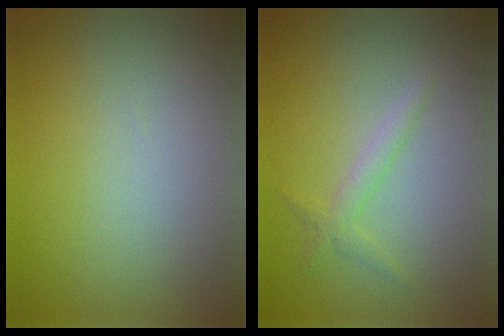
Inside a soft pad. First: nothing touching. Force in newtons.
{"total": 1.3, "press": 1.3, "slide": 0.1}